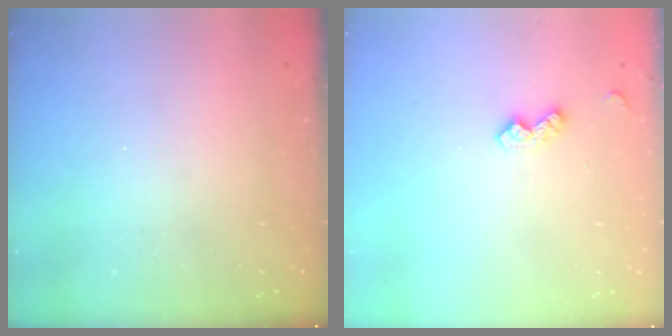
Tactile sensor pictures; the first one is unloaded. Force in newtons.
{"total": 7.7, "press": 7.6, "slide": 0.8}